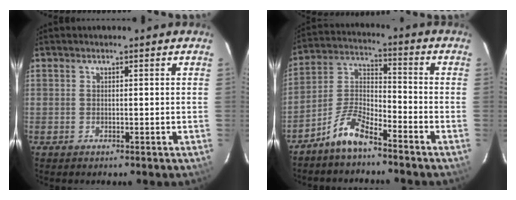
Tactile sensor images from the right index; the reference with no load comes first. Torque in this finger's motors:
{"motor_torque": [0.31, -0.43, 0.38, 0.07]}